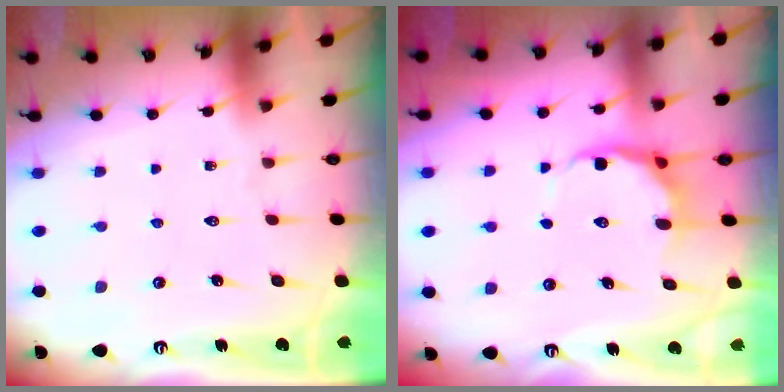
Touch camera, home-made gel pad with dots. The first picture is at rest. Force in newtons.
{"total": 8.9, "press": 8.5, "slide": 2.4}